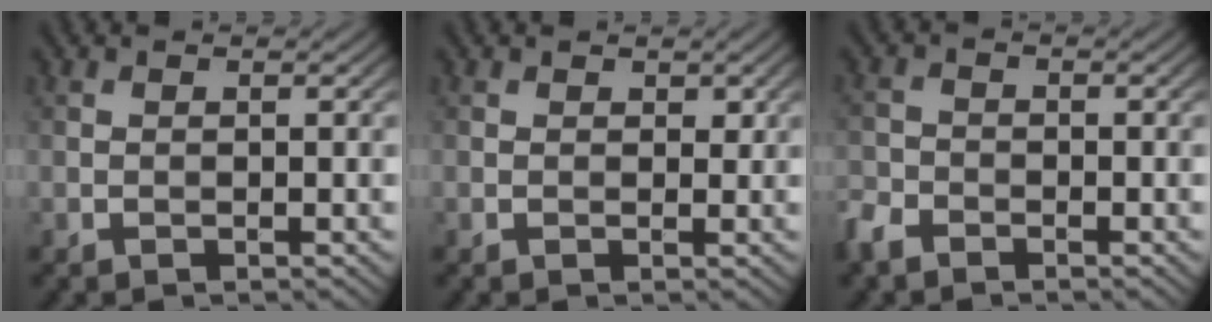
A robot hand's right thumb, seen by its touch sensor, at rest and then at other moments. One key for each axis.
{"total": 1.0, "fx": 0.6, "fy": 0.6, "fz": 0.4, "tx": -0.006, "ty": -0.002, "tz": 0.009}
{"total": 3.1, "fx": -2.4, "fy": 1.5, "fz": 1.1, "tx": -0.027, "ty": -0.005, "tz": -0.066}